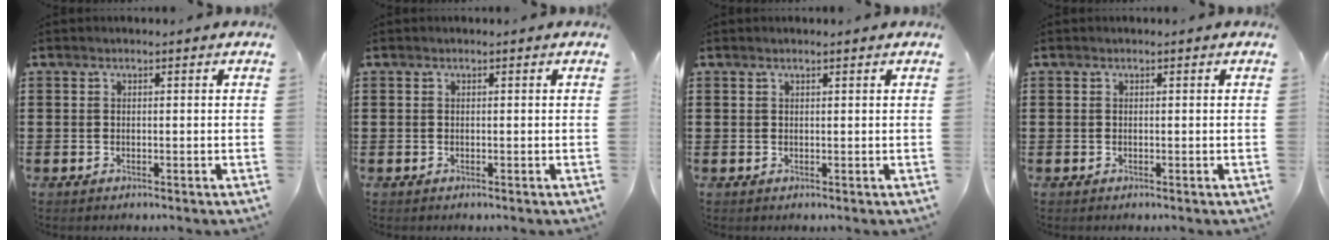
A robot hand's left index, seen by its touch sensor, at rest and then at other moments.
{"total": 0.0}
{"total": 0.7, "force": [0.5, 0.0, 0.5], "torque": [-0.009, 0.001, 0.009]}
{"total": 0.0}